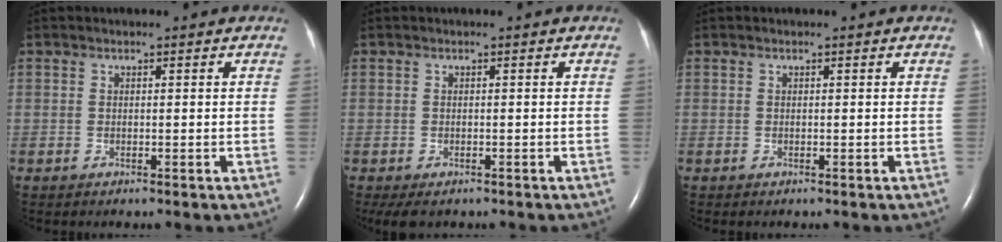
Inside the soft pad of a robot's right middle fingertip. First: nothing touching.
{"total": 3.2, "force": [-2.2, 1.5, 1.7], "torque": [-0.031, -0.009, -0.031]}
{"total": 0.0}